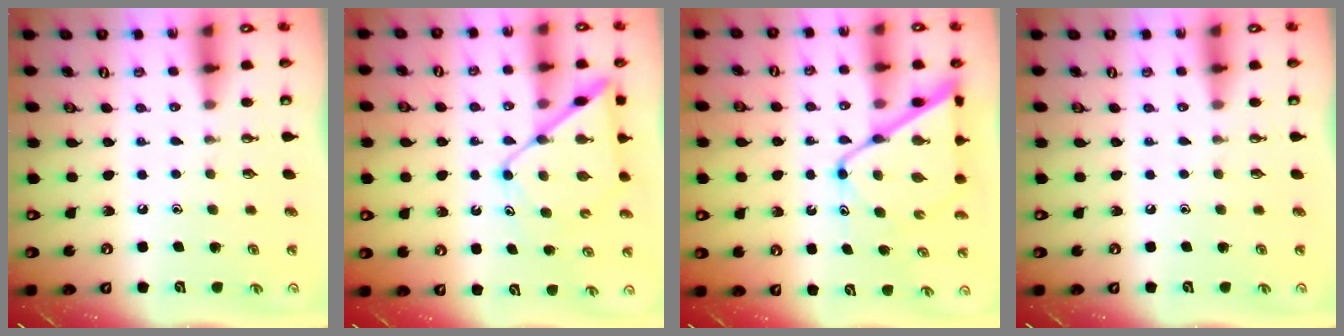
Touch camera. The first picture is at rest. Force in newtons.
{"total": 11.7, "press": 11.6, "slide": 1.0}
{"total": 12.8, "press": 12.8, "slide": 0.9}
{"total": 0.0}